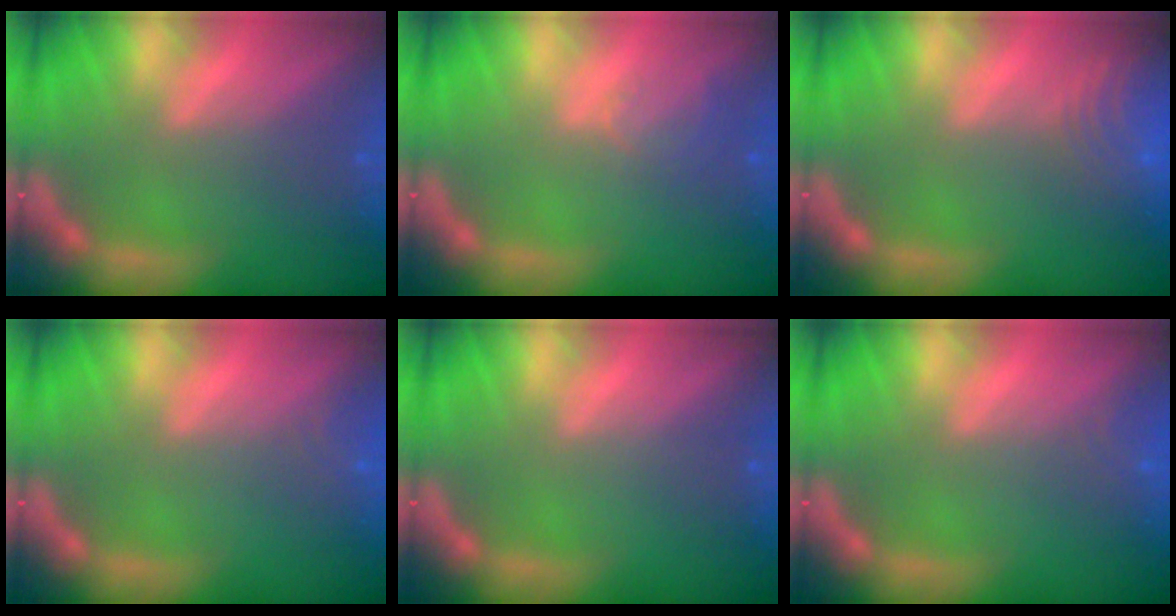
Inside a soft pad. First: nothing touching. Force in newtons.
{"total": 2.0}
{"total": 8.5}
{"total": 1.4}
{"total": 0.0}
{"total": 1.4}